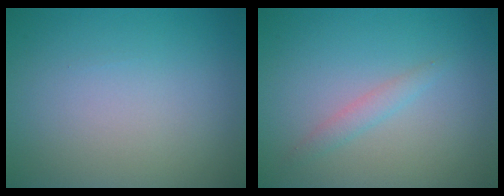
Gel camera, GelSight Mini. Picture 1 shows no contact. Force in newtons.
{"total": 1.2, "press": 1.2, "slide": 0.0}